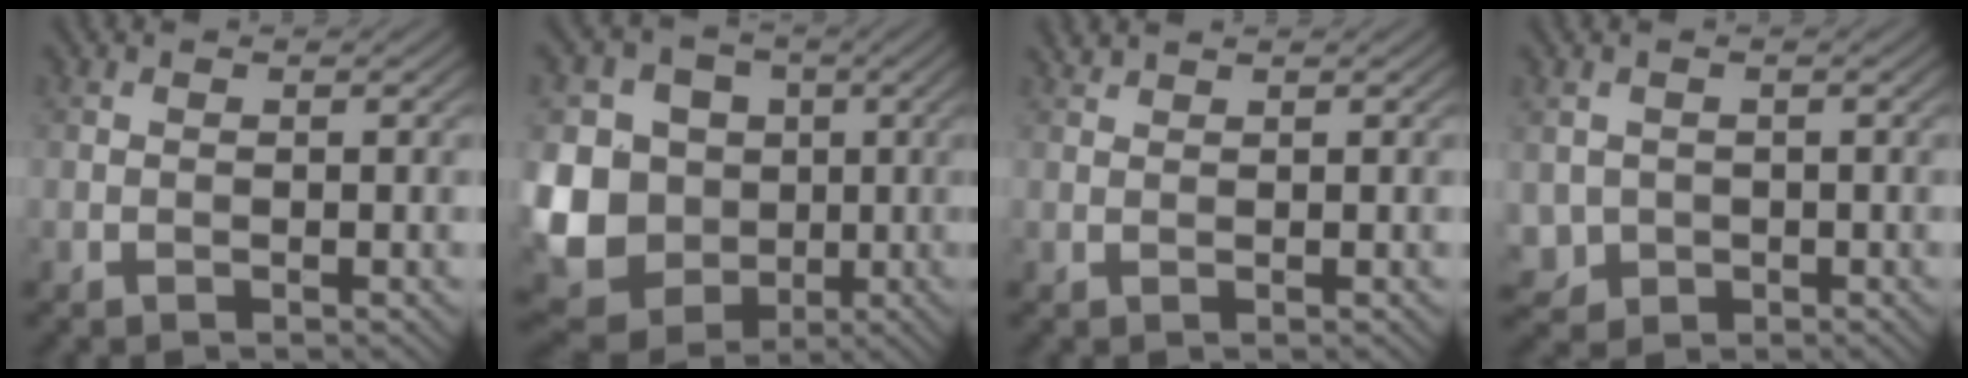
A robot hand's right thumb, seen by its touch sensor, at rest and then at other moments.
{"total": 17.5, "force": [-1.2, 16.2, 6.5], "torque": [-0.217, -0.016, -0.043]}
{"total": 0.9, "force": [0.9, 0.0, 0.1], "torque": [-0.007, 0.004, 0.022]}
{"total": 2.5, "force": [0.1, 2.5, 0.6], "torque": [-0.023, -0.013, 0.004]}